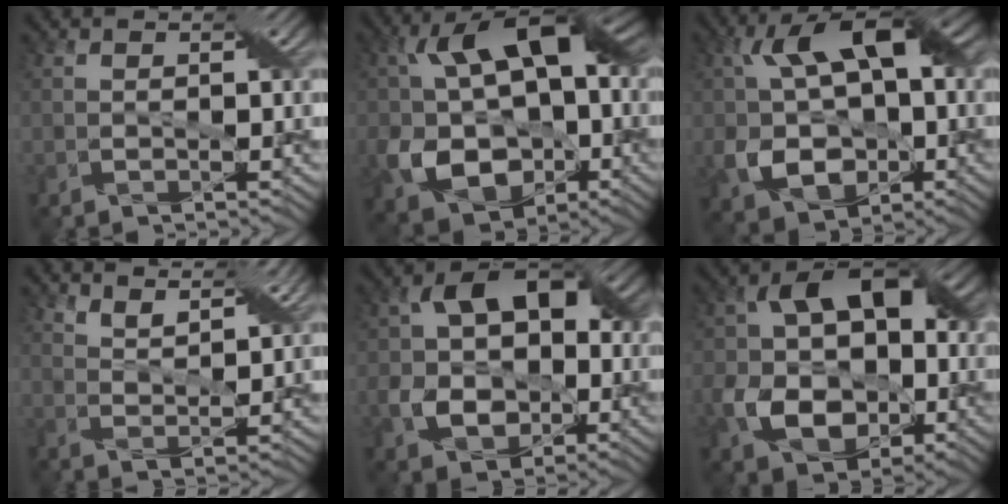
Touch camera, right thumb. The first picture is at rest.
{"total": 16.2, "force": [-1.1, 11.6, 11.4], "torque": [-0.207, -0.024, -0.014]}
{"total": 14.0, "force": [-0.2, 9.4, 10.4], "torque": [-0.188, -0.011, -0.003]}
{"total": 6.0, "force": [5.0, 1.5, 3.0], "torque": [-0.062, -0.004, 0.093]}
{"total": 10.8, "force": [-0.5, 7.9, 7.4], "torque": [-0.123, 0.002, -0.020]}
{"total": 13.2, "force": [-1.7, 9.5, 9.0], "torque": [-0.161, -0.007, -0.036]}